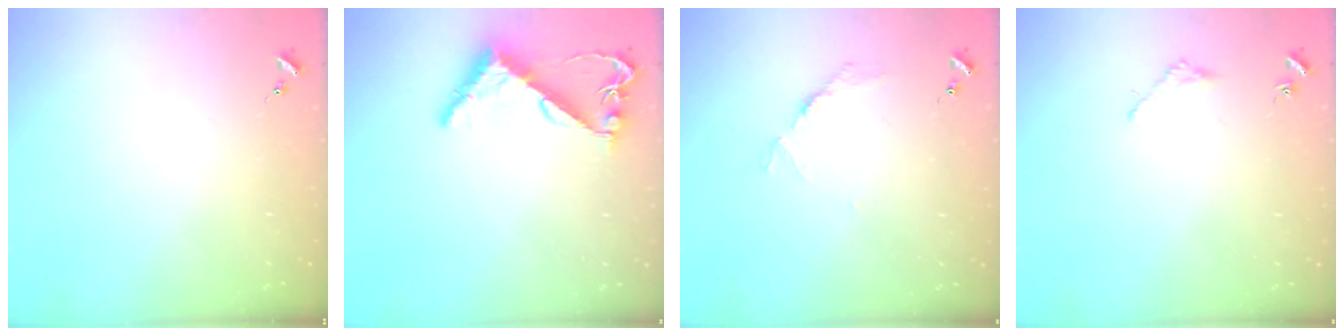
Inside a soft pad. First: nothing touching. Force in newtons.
{"total": 7.9, "press": 7.9, "slide": 0.8}
{"total": 3.9, "press": 3.8, "slide": 0.5}
{"total": 1.6, "press": 1.6, "slide": 0.2}